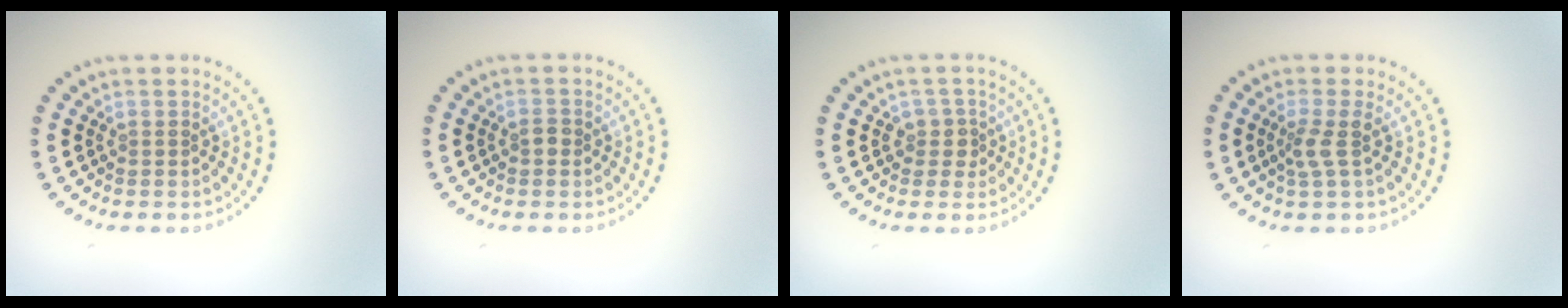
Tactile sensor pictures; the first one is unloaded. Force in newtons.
{"total": 0.8, "press": 0.8, "slide": 0.1}
{"total": 1.8, "press": 1.5, "slide": 1.1}
{"total": 1.9, "press": 1.4, "slide": 1.3}